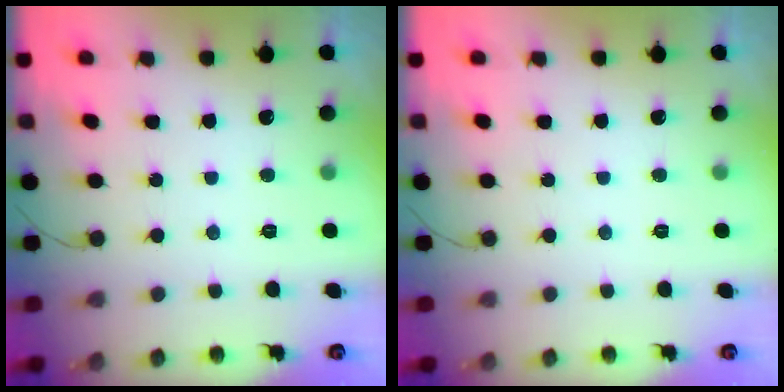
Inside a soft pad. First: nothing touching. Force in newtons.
{"total": 0.0}